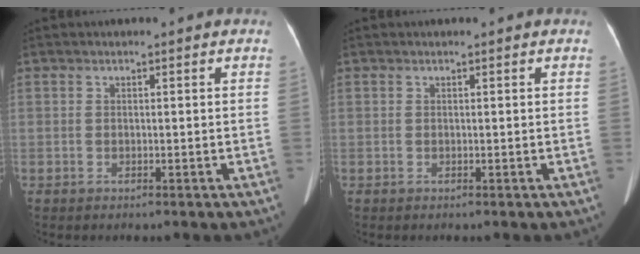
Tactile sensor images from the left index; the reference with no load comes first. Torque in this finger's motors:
{"motor_torque": [-0.36, -0.01, 0.03, 0.01]}